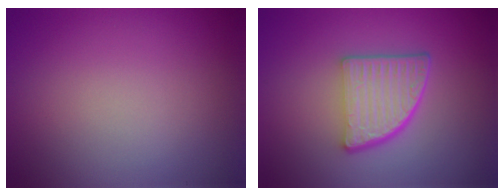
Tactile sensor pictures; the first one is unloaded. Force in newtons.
{"total": 5.3, "press": 3.9, "slide": 3.7}